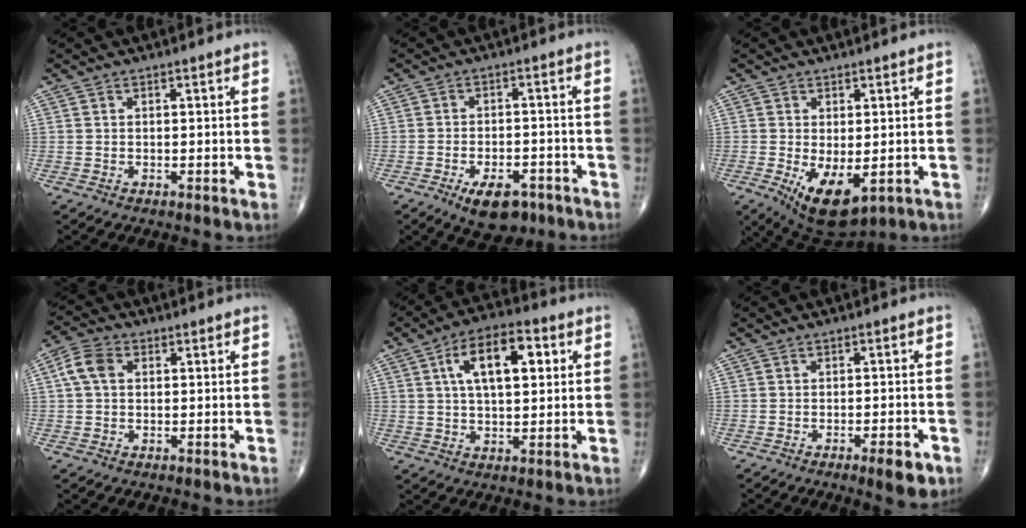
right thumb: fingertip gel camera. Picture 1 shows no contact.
{"total": 8.5, "force": [-4.9, 4.4, 5.4], "torque": [-0.071, 0.020, -0.070]}
{"total": 9.3, "force": [-2.5, 4.5, 7.8], "torque": [-0.118, -0.016, -0.023]}
{"total": 5.2, "force": [1.0, 3.7, 3.5], "torque": [-0.075, 0.015, 0.015]}
{"total": 12.7, "force": [3.6, 6.1, 10.5], "torque": [-0.152, 0.007, 0.053]}
{"total": 4.8, "force": [-2.4, 1.2, 3.9], "torque": [-0.051, 0.003, -0.030]}